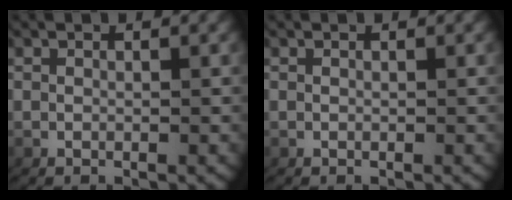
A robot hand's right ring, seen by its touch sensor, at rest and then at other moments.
{"total": 0.0}